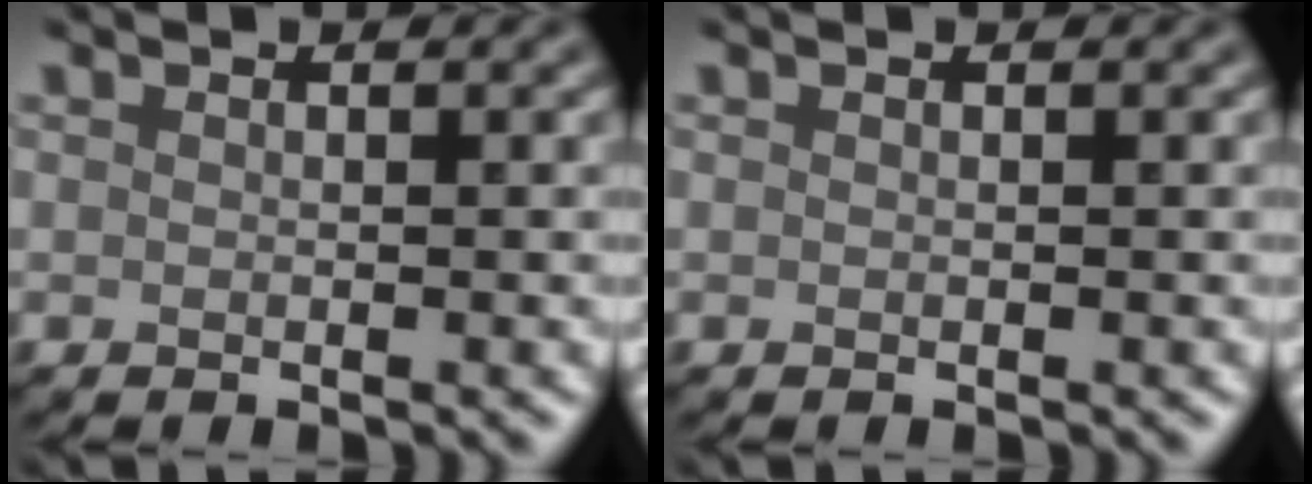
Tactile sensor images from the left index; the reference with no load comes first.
{"total": 0.0}